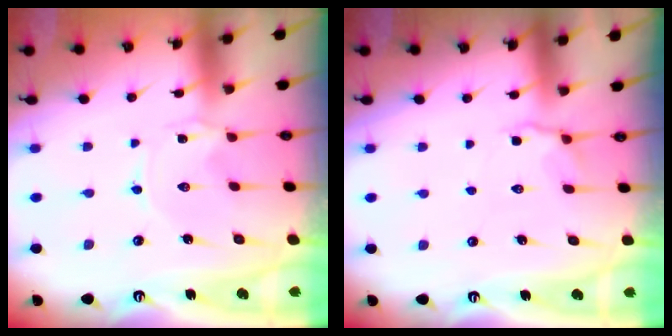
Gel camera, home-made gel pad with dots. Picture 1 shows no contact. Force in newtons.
{"total": 4.8, "press": 4.3, "slide": 2.1}